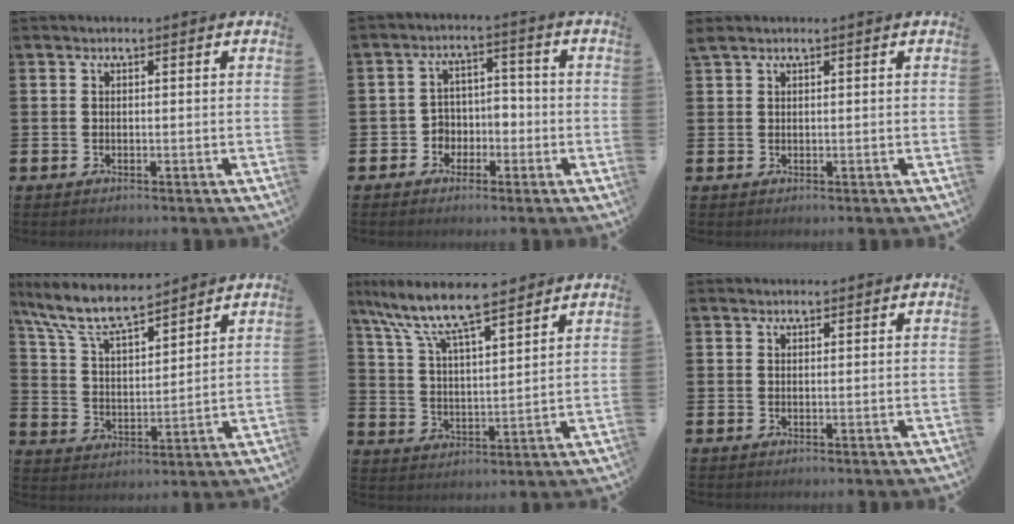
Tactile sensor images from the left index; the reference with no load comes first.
{"total": 3.7, "force": [-1.7, 3.2, 0.6], "torque": [-0.032, 0.009, -0.042]}
{"total": 1.0, "force": [0.9, 0.2, 0.5], "torque": [-0.017, 0.006, 0.017]}
{"total": 8.3, "force": [7.5, 1.5, 3.1], "torque": [-0.094, -0.038, 0.135]}
{"total": 9.7, "force": [8.5, 1.7, 4.4], "torque": [-0.122, -0.042, 0.151]}
{"total": 0.9, "force": [0.8, 0.2, -0.1], "torque": [0.011, -0.002, 0.014]}